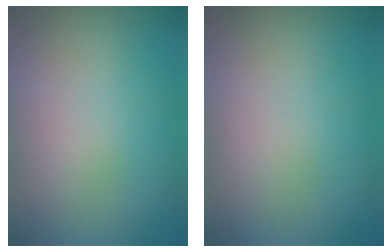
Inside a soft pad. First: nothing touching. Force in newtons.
{"total": 0.0}